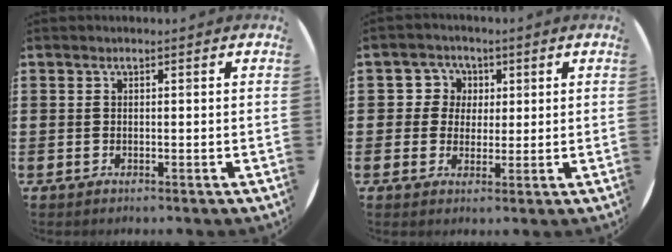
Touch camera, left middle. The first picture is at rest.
{"total": 3.5, "force": [1.2, 3.3, 0.1], "torque": [-0.011, 0.010, 0.019]}